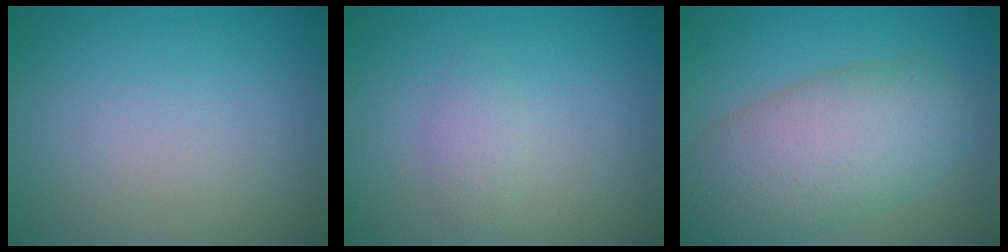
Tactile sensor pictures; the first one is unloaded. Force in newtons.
{"total": 1.4, "press": 1.4, "slide": 0.0}
{"total": 8.5, "press": 8.5, "slide": 0.5}